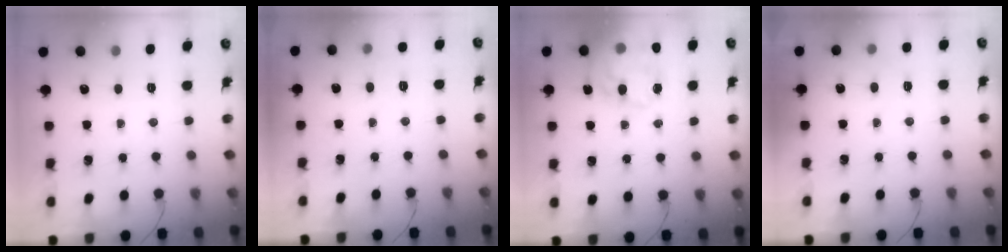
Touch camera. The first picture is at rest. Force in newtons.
{"total": 4.3, "press": 4.1, "slide": 1.4}
{"total": 20.2, "press": 19.8, "slide": 4.2}
{"total": 3.7, "press": 3.5, "slide": 1.1}